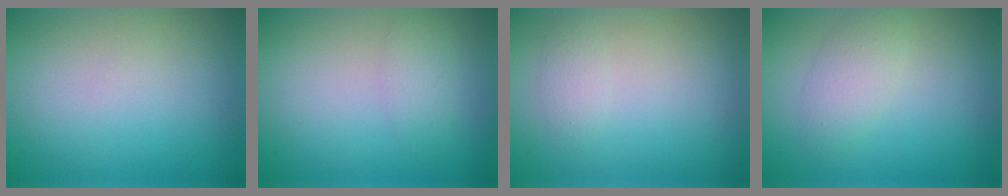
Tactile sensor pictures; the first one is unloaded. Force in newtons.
{"total": 1.7, "press": 1.7, "slide": 0.1}
{"total": 1.2, "press": 1.2, "slide": 0.1}
{"total": 2.3, "press": 2.3, "slide": 0.1}